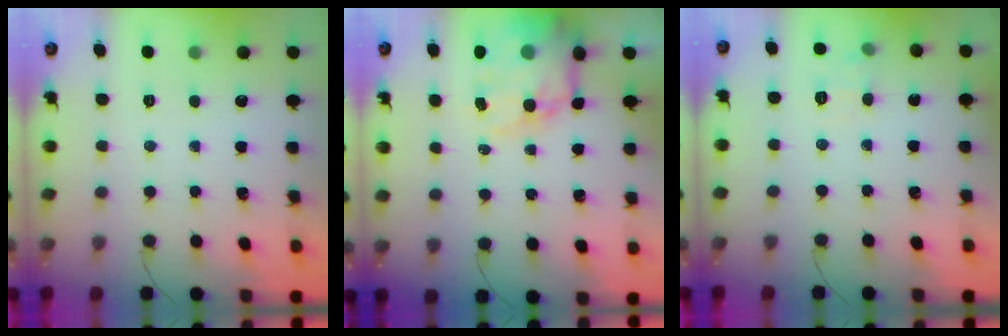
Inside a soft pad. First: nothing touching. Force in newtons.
{"total": 15.0, "press": 14.5, "slide": 3.9}
{"total": 7.1, "press": 6.9, "slide": 1.7}